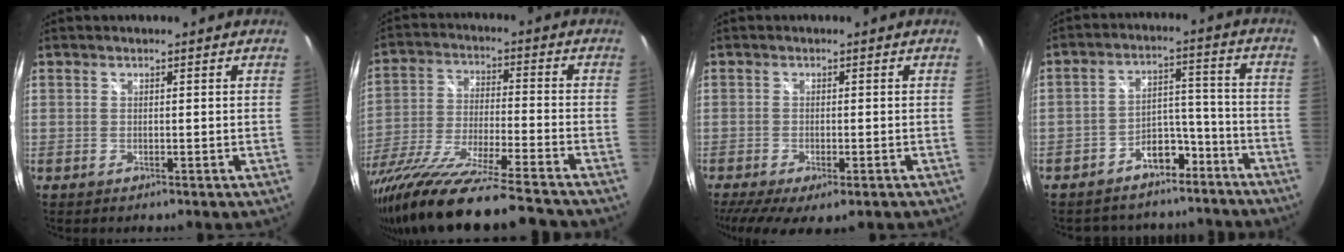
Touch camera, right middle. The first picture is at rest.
{"total": 24.6, "force": [-20.8, 0.3, 13.1], "torque": [-0.245, -0.076, -0.358]}
{"total": 10.1, "force": [-6.5, 3.5, 6.9], "torque": [-0.144, -0.043, -0.100]}
{"total": 15.3, "force": [-12.2, 8.2, 4.0], "torque": [-0.083, 0.066, -0.152]}